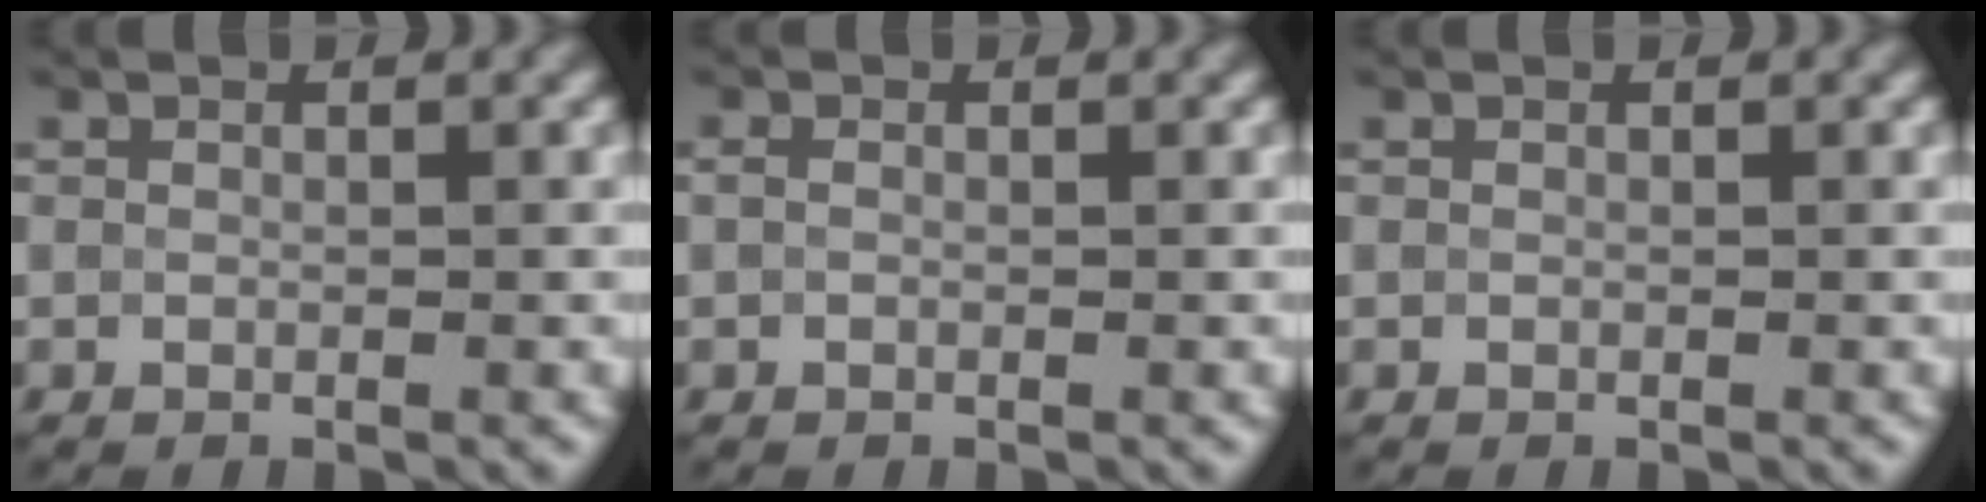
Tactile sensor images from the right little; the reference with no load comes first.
{"total": 0.5, "force": [0.0, 0.4, 0.4], "torque": [-0.010, 0.002, -0.002]}
{"total": 0.0}